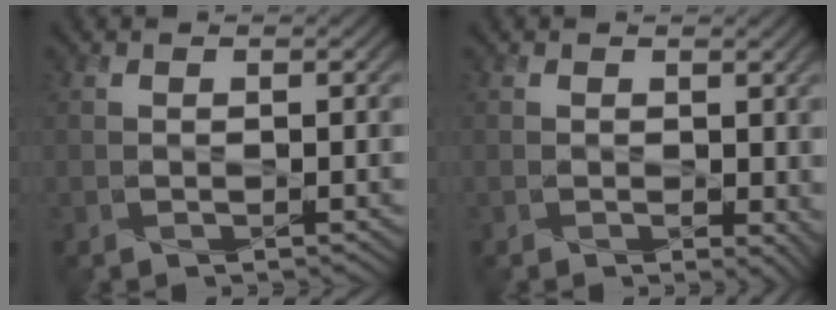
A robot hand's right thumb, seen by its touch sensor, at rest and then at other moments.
{"total": 3.0, "force": [0.3, 2.0, 2.2], "torque": [-0.033, -0.010, 0.010]}